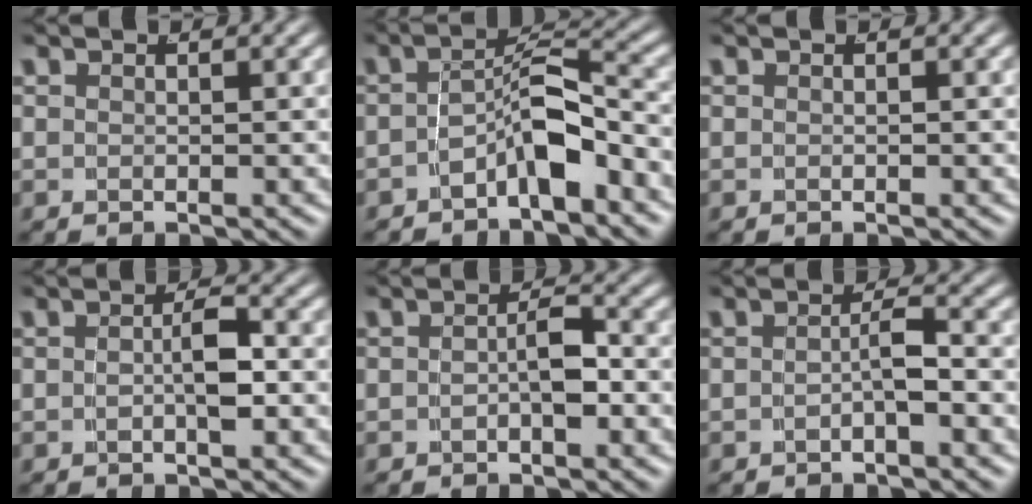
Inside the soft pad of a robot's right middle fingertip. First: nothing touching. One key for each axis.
{"total": 4.8, "fx": -3.2, "fy": 1.5, "fz": 3.3, "tx": -0.040, "ty": -0.004, "tz": -0.050}
{"total": 0.0}
{"total": 2.0, "fx": -0.6, "fy": 0.0, "fz": 1.9, "tx": -0.026, "ty": -0.005, "tz": -0.004}
{"total": 1.9, "fx": -0.9, "fy": 0.4, "fz": 1.6, "tx": -0.023, "ty": -0.006, "tz": -0.010}
{"total": 1.7, "fx": -1.0, "fy": -0.2, "fz": 1.4, "tx": -0.019, "ty": -0.004, "tz": -0.013}